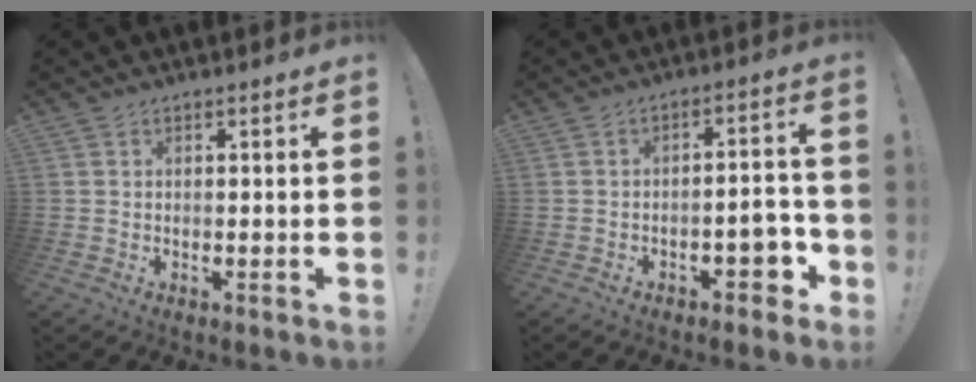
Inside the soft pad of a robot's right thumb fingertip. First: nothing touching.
{"total": 6.8, "force": [-3.3, 3.4, 4.8], "torque": [-0.051, 0.020, -0.052]}